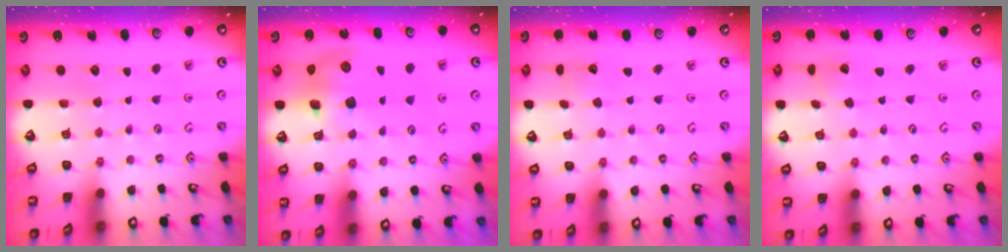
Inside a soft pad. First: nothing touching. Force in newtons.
{"total": 9.4, "press": 9.3, "slide": 1.1}
{"total": 2.3, "press": 2.3, "slide": 0.2}
{"total": 1.9, "press": 1.9, "slide": 0.1}